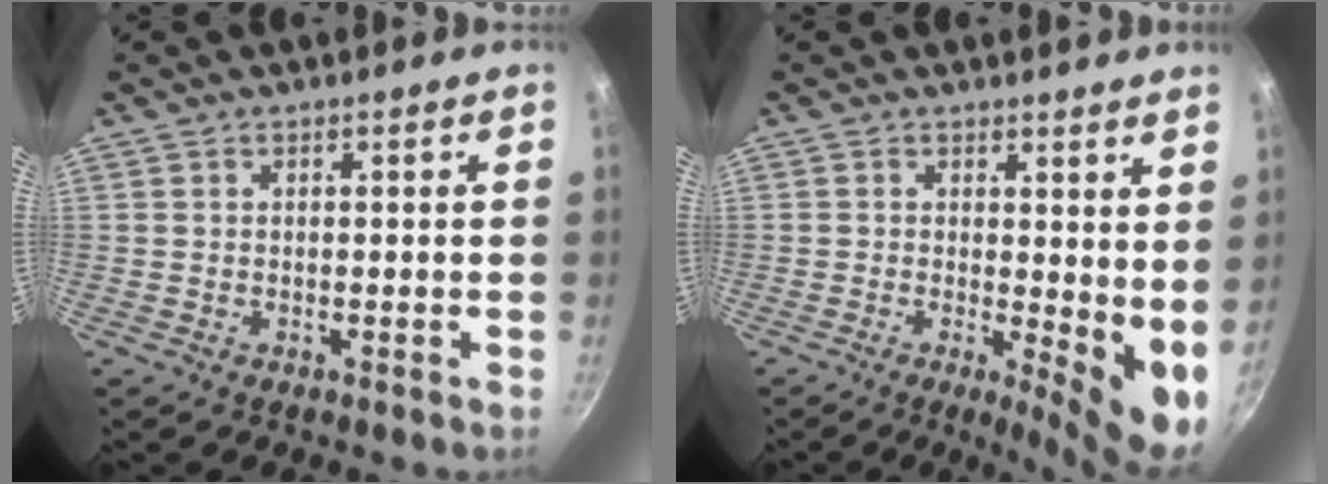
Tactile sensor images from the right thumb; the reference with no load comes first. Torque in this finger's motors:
{"motor_torque": [-0.45, 0.98, -0.11, 0.19, 0.01]}